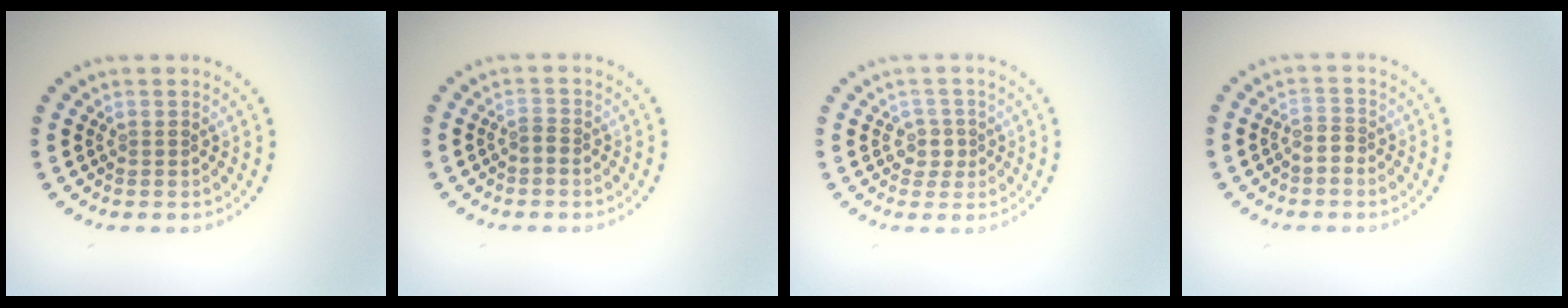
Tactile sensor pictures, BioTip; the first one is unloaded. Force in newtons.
{"total": 0.7, "press": 0.5, "slide": 0.5}
{"total": 1.6, "press": 1.3, "slide": 1.0}
{"total": 1.5, "press": 1.2, "slide": 1.0}